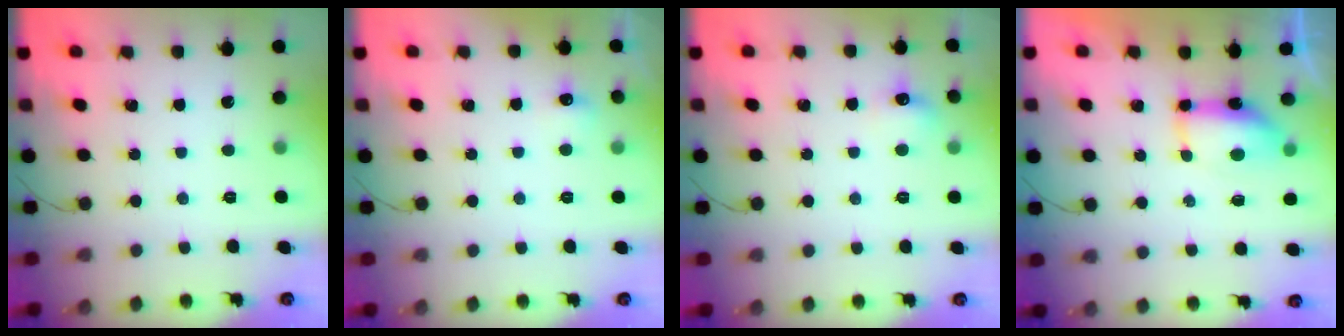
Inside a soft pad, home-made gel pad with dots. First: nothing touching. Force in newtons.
{"total": 5.0, "press": 4.8, "slide": 1.2}
{"total": 6.5, "press": 6.2, "slide": 1.9}
{"total": 13.8, "press": 9.3, "slide": 10.2}